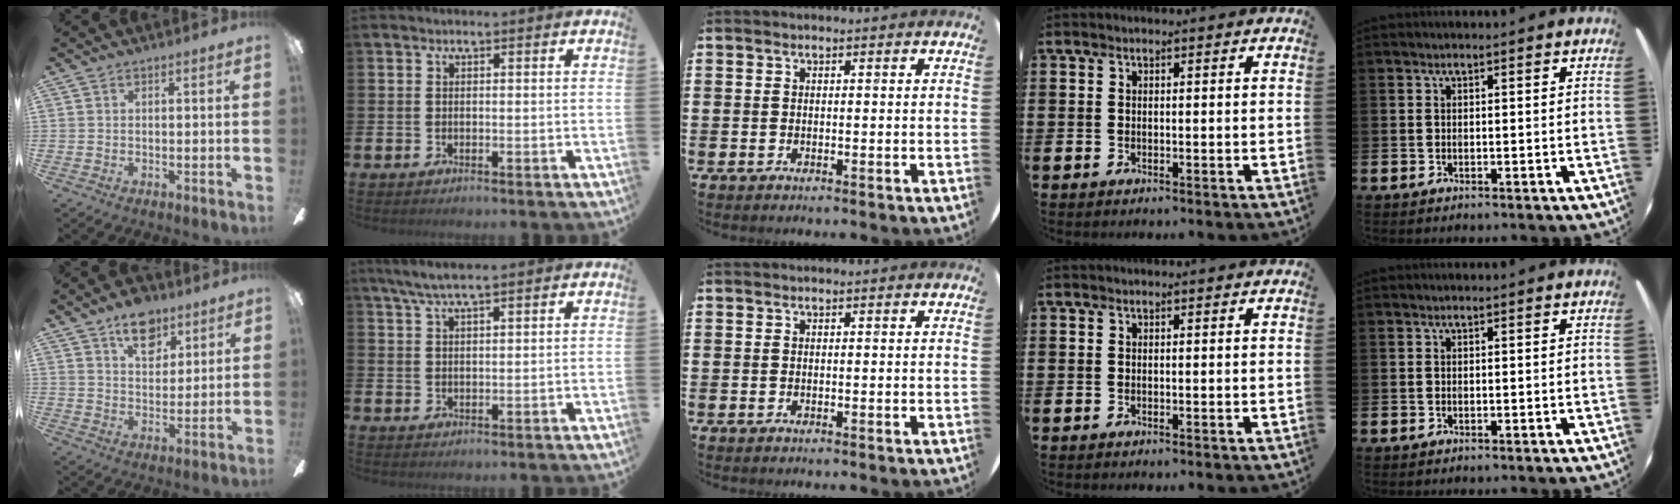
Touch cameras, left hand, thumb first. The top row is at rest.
{"thumb": {"total": 10.4, "force": [7.0, 5.6, 5.3], "torque": [-0.065, -0.028, 0.124]}, "index": {"total": 5.0, "force": [4.1, 0.9, 2.8], "torque": [-0.060, -0.006, 0.072]}}